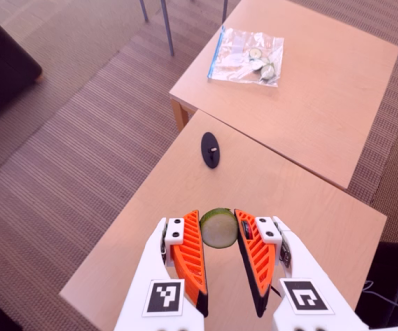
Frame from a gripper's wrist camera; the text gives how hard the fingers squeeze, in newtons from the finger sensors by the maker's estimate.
{"total": 8.3, "left": 7.8, "right": 8.7}